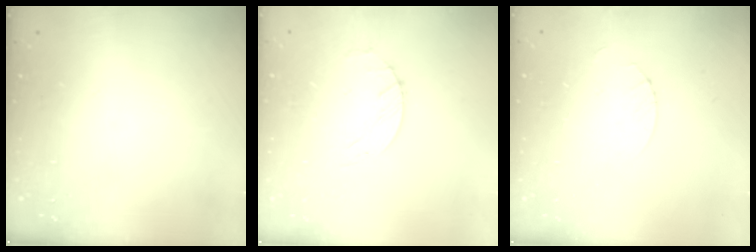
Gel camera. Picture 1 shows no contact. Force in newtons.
{"total": 2.7, "press": 2.6, "slide": 0.3}
{"total": 1.9, "press": 1.9, "slide": 0.2}